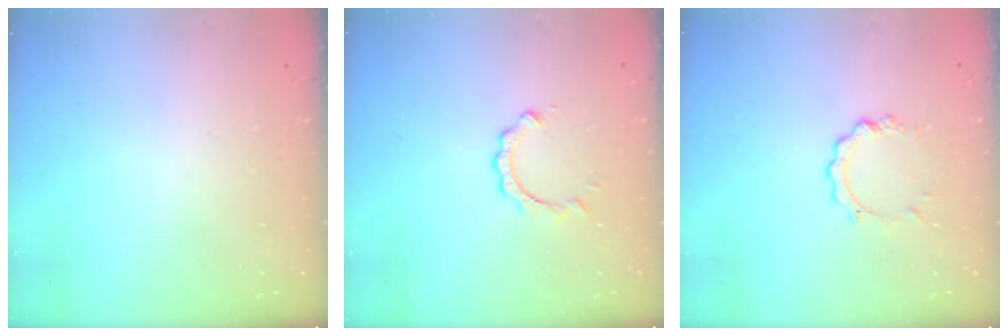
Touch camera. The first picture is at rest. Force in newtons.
{"total": 2.1, "press": 2.1, "slide": 0.2}
{"total": 4.0, "press": 4.0, "slide": 0.4}